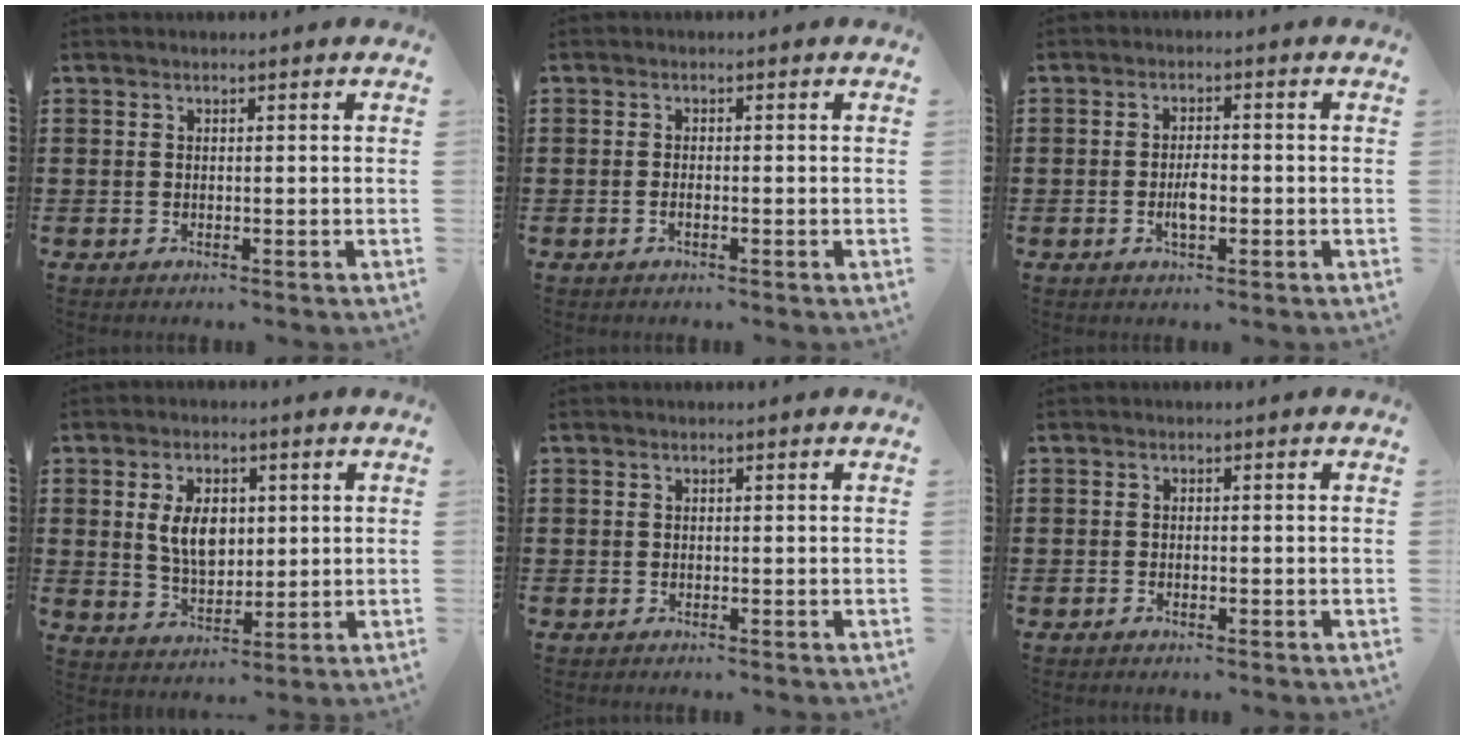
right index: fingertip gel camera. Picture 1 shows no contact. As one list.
[{"total": 0.8, "force": [-0.5, 0.0, 0.7], "torque": [-0.016, -0.008, -0.007]}, {"total": 3.3, "force": [-0.8, 1.4, 2.9], "torque": [-0.060, 0.000, -0.015]}, {"total": 6.5, "force": [1.2, 4.0, 5.0], "torque": [-0.107, 0.008, 0.015]}, {"total": 0.0}, {"total": 0.6, "force": [-0.4, 0.4, 0.4], "torque": [-0.009, -0.003, -0.006]}]